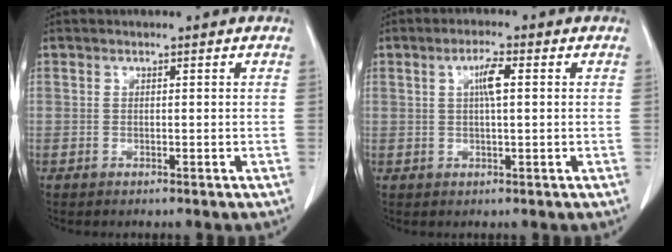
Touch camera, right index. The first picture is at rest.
{"total": 3.5, "force": [0.8, 0.4, 3.4], "torque": [-0.062, 0.004, 0.014]}